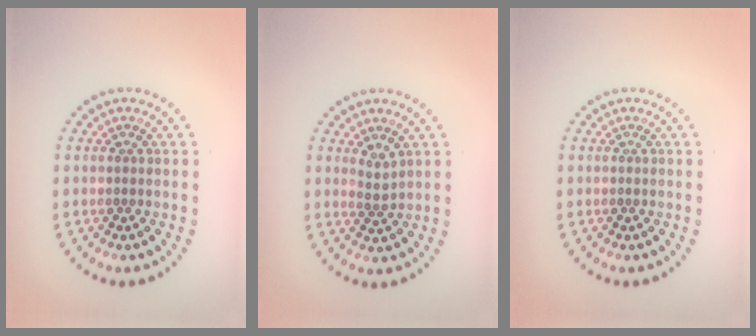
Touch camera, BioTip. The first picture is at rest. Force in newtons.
{"total": 1.4, "press": 0.9, "slide": 1.0}
{"total": 0.0}